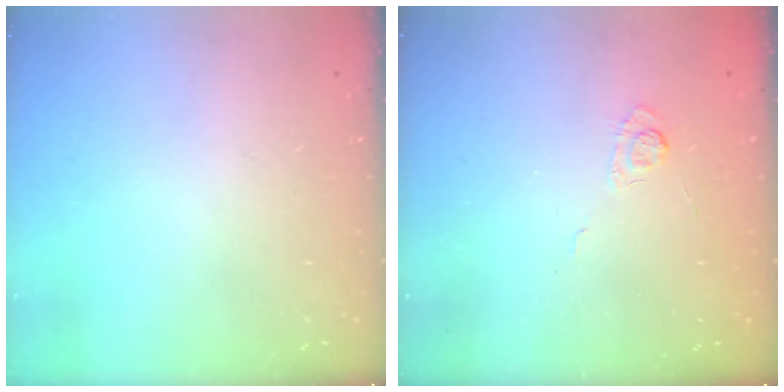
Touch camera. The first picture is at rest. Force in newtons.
{"total": 3.0, "press": 2.5, "slide": 1.7}